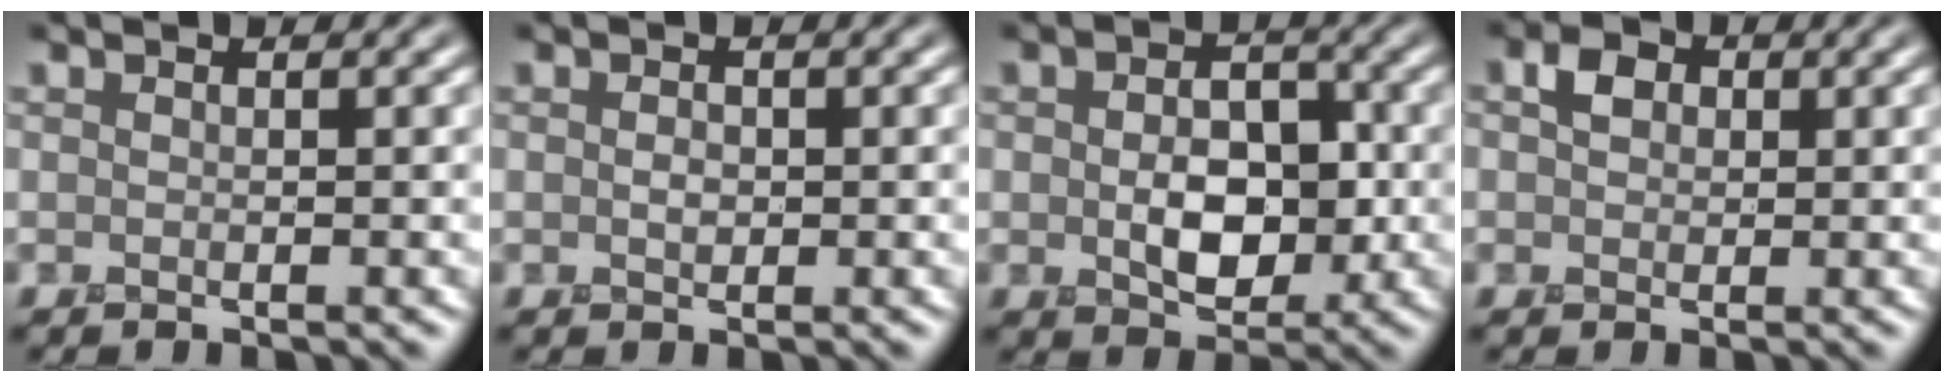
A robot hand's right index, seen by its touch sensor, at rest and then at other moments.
{"total": 0.9, "force": [-0.2, 0.7, 0.6], "torque": [-0.010, -0.004, -0.005]}
{"total": 5.5, "force": [-0.7, 3.7, 4.0], "torque": [-0.068, -0.011, -0.011]}
{"total": 2.0, "force": [0.2, 1.7, 1.0], "torque": [-0.020, 0.002, -0.004]}